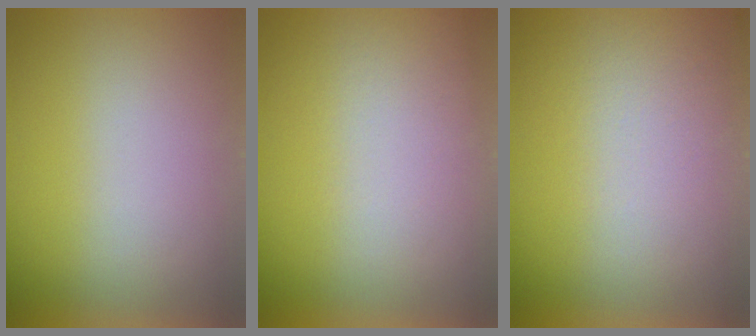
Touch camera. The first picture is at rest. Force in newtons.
{"total": 2.3}
{"total": 2.7}